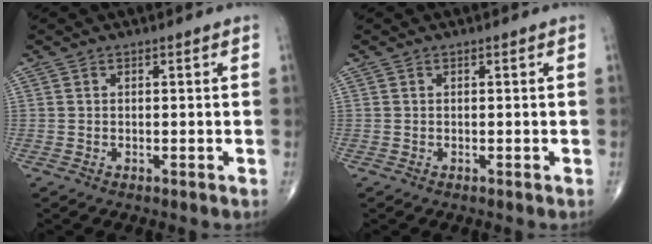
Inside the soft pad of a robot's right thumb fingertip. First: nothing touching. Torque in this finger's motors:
{"motor_torque": [0.00, 0.00, 0.00, 0.00, 0.00]}